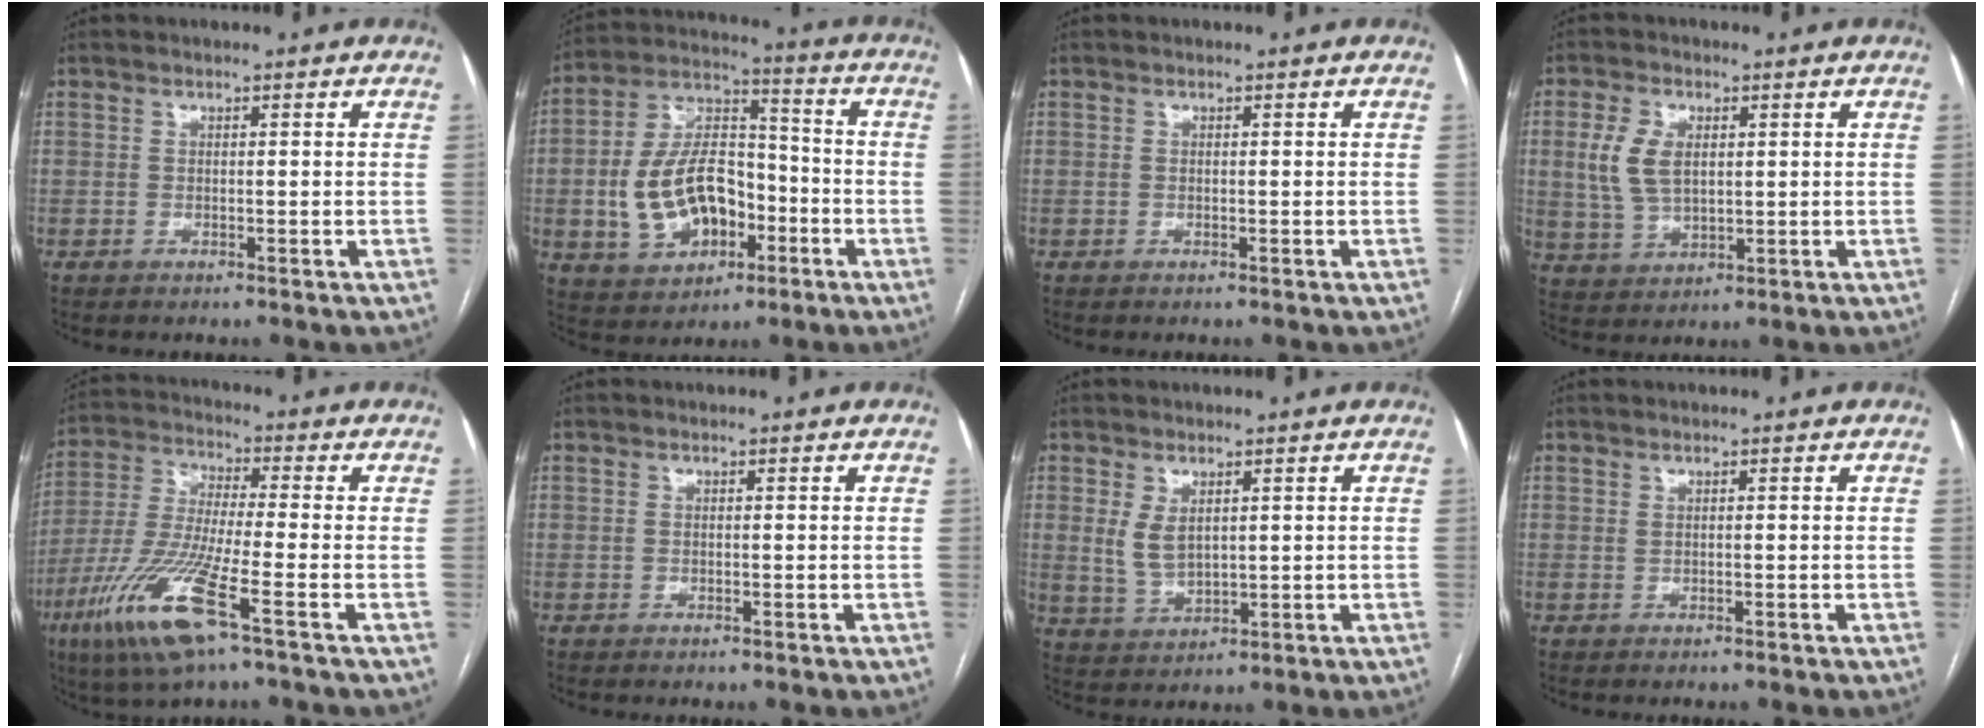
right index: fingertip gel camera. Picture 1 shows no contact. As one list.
[{"total": 14.6, "force": [-3.6, 9.0, 10.9], "torque": [-0.226, 0.023, -0.054]}, {"total": 0.0}, {"total": 7.0, "force": [1.5, 4.1, 5.5], "torque": [-0.130, 0.010, 0.036]}, {"total": 13.8, "force": [-6.6, 0.9, 12.1], "torque": [-0.264, -0.027, -0.129]}, {"total": 0.0}, {"total": 4.3, "force": [1.3, 2.4, 3.3], "torque": [-0.073, -0.002, 0.039]}, {"total": 0.0}]